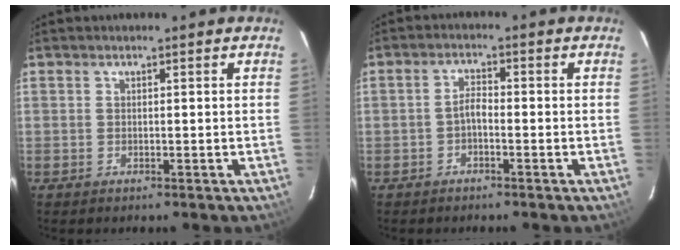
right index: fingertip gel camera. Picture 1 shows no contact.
{"total": 2.1, "force": [-1.2, 0.7, 1.6], "torque": [-0.034, 0.009, -0.024]}